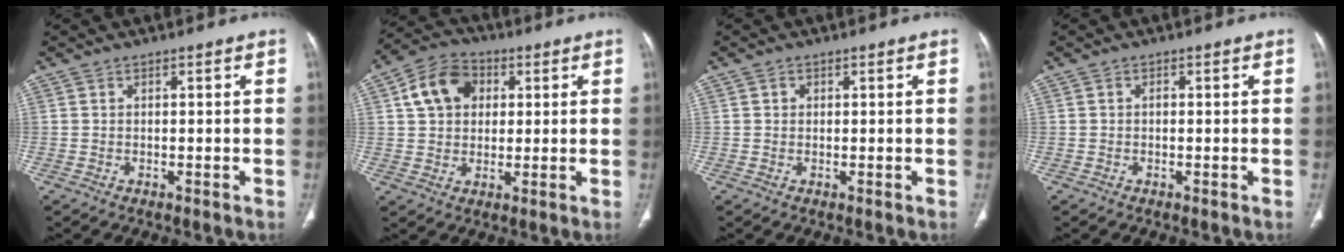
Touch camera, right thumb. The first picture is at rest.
{"total": 10.4, "force": [2.9, 7.9, 6.1], "torque": [-0.089, 0.009, 0.043]}
{"total": 0.8, "force": [0.2, 0.7, 0.3], "torque": [-0.001, 0.002, 0.002]}
{"total": 0.6, "force": [-0.1, 0.4, 0.4], "torque": [-0.005, 0.002, -0.005]}